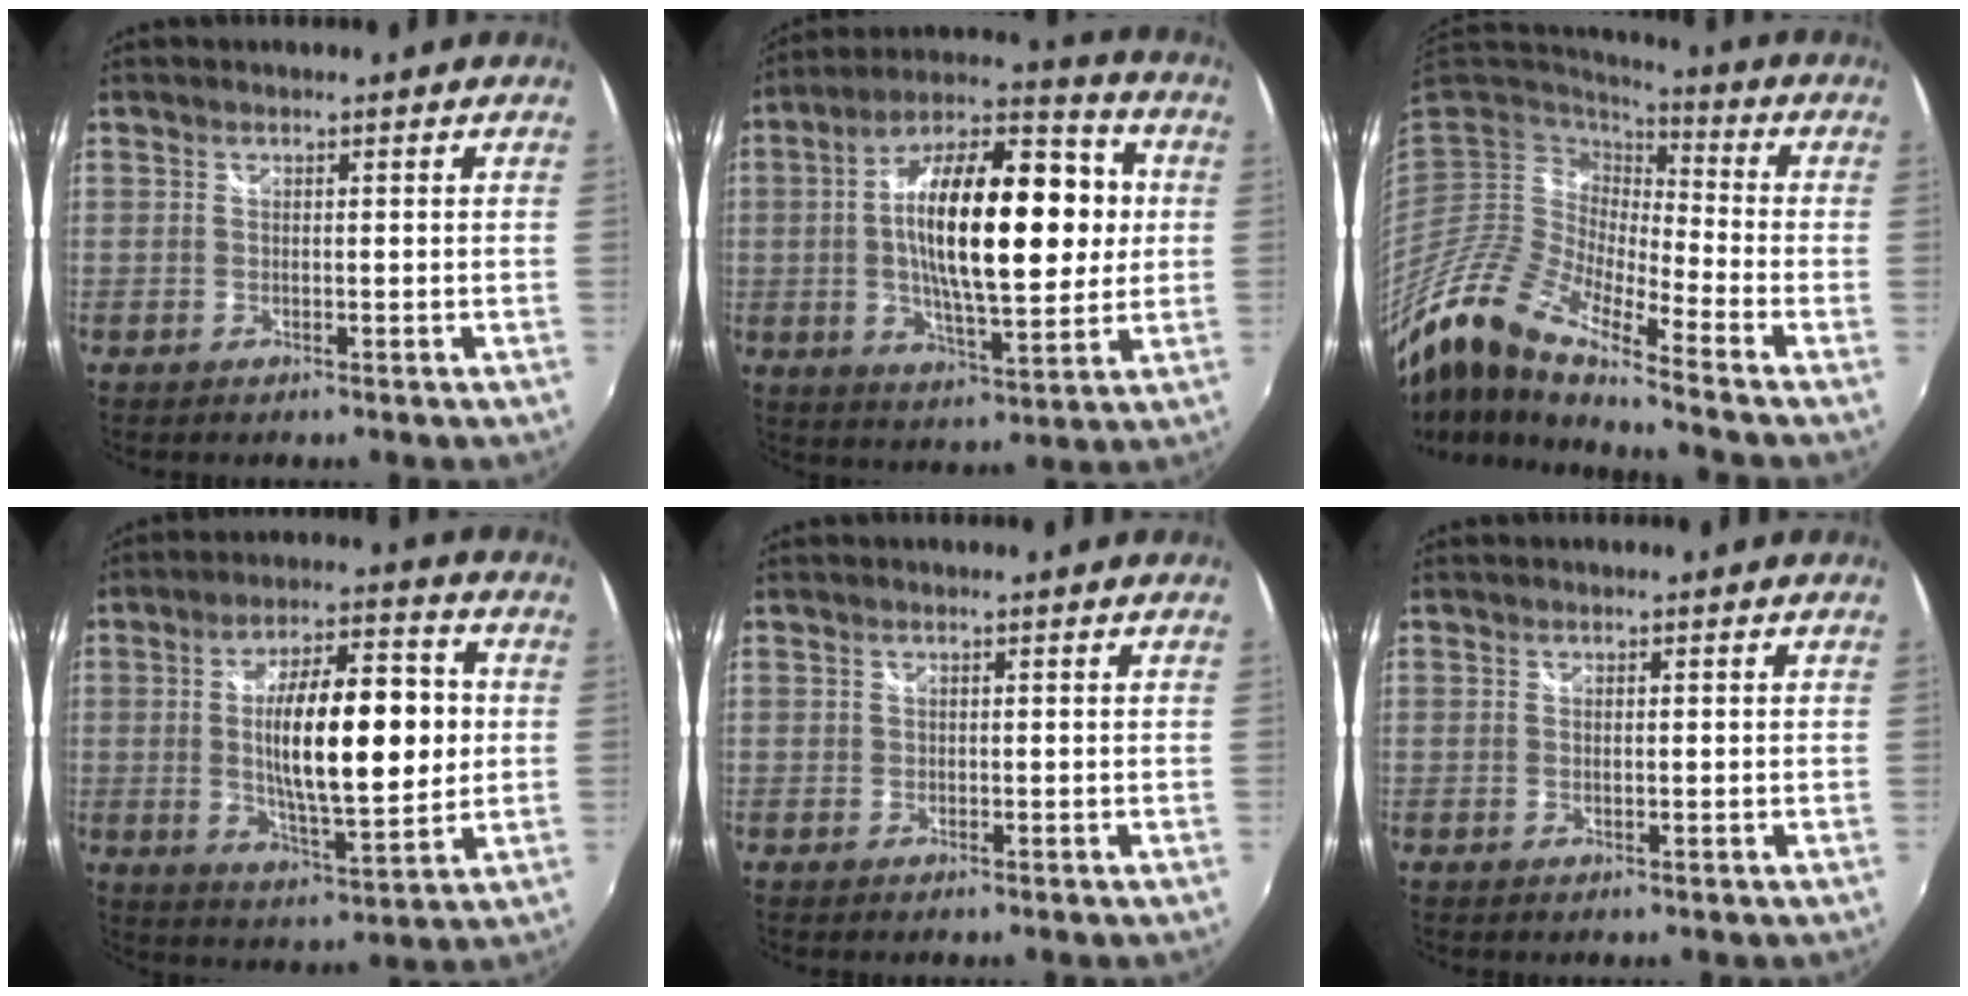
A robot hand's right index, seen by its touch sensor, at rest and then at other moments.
{"total": 22.8, "force": [1.5, 9.0, 20.9], "torque": [-0.364, 0.026, 0.019]}
{"total": 15.3, "force": [-11.1, 2.3, 10.2], "torque": [-0.182, -0.023, -0.230]}
{"total": 17.8, "force": [0.6, 5.4, 16.9], "torque": [-0.281, 0.005, 0.015]}
{"total": 0.0}
{"total": 0.6, "force": [0.2, 0.3, 0.5], "torque": [-0.008, 0.000, 0.003]}